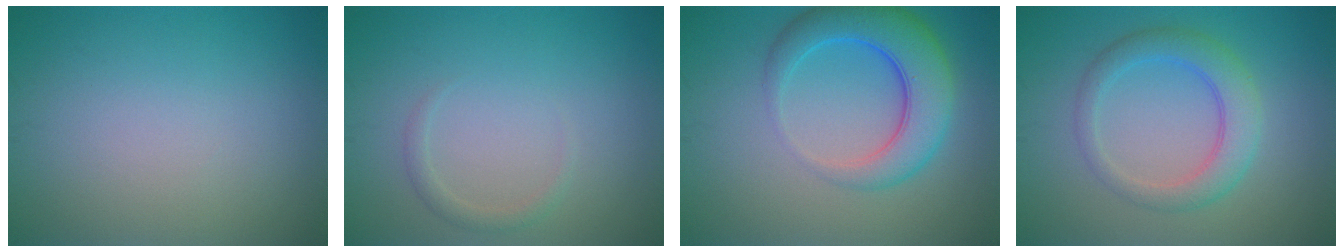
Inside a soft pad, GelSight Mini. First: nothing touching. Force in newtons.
{"total": 1.1, "press": 1.1, "slide": 0.1}
{"total": 6.6, "press": 6.5, "slide": 0.4}
{"total": 4.1, "press": 4.1, "slide": 0.2}